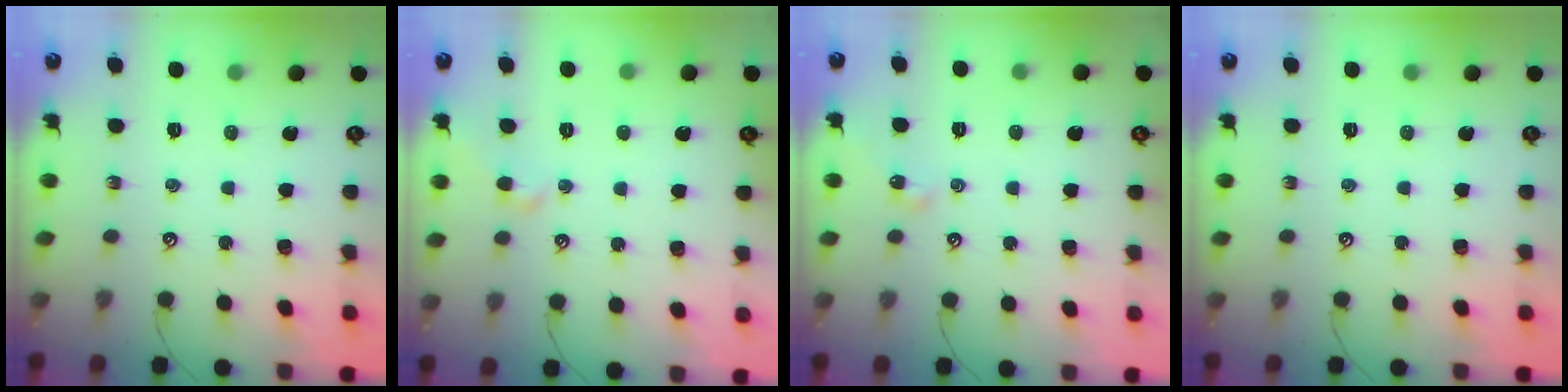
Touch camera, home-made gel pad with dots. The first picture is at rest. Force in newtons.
{"total": 1.7, "press": 1.6, "slide": 0.7}
{"total": 5.2, "press": 5.1, "slide": 0.7}
{"total": 0.0}